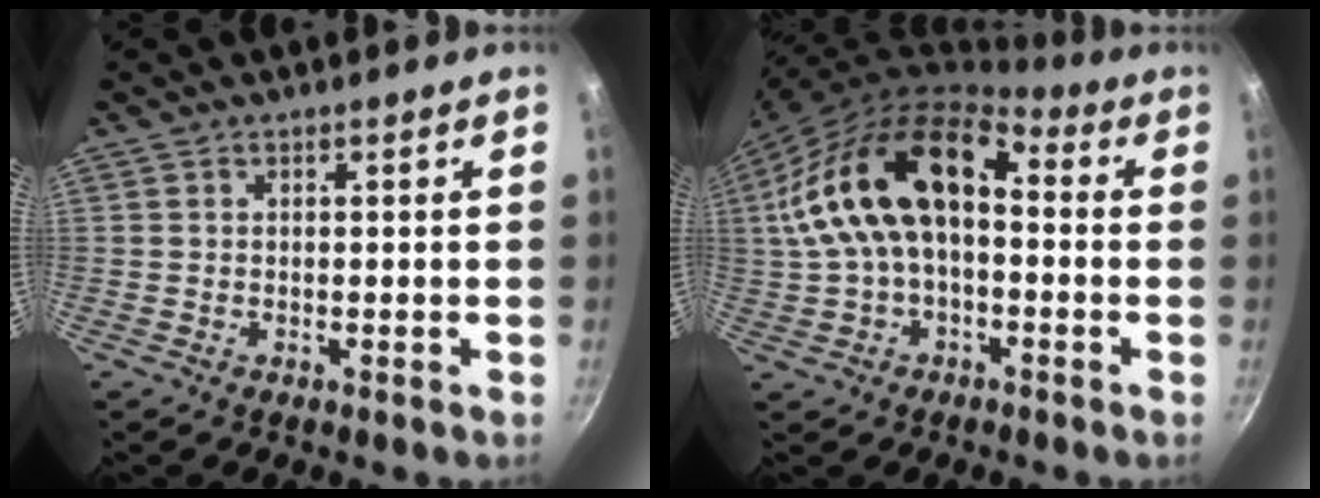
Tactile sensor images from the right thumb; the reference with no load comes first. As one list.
[{"total": 18.8, "force": [0.6, 11.2, 15.1], "torque": [-0.265, 0.052, 0.001]}]